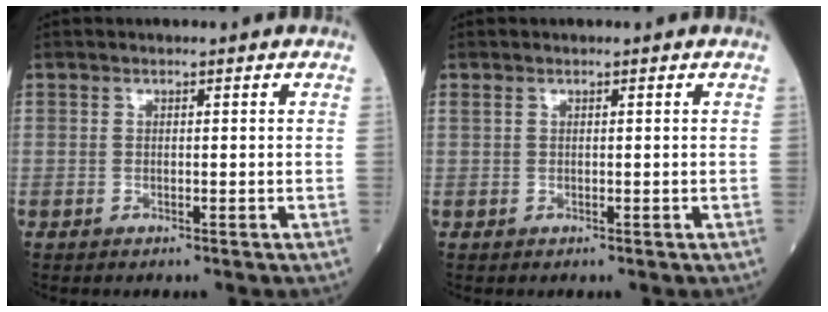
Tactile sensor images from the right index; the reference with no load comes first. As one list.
[{"total": 0.0}]